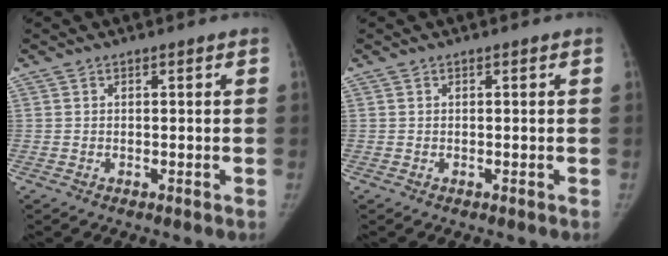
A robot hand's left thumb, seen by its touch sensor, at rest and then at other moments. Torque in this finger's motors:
{"motor_torque": [0.04, -0.04, 0.05, -0.05, 0.00]}